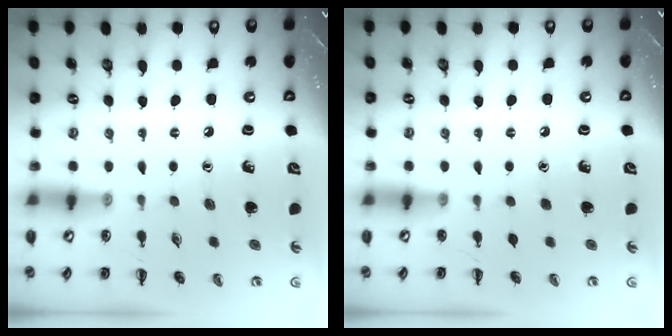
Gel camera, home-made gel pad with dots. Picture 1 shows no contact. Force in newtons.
{"total": 0.0}